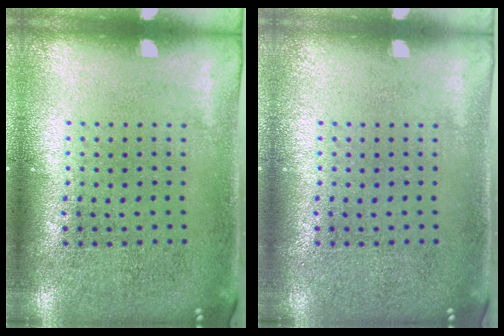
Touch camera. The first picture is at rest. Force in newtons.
{"total": 0.0}